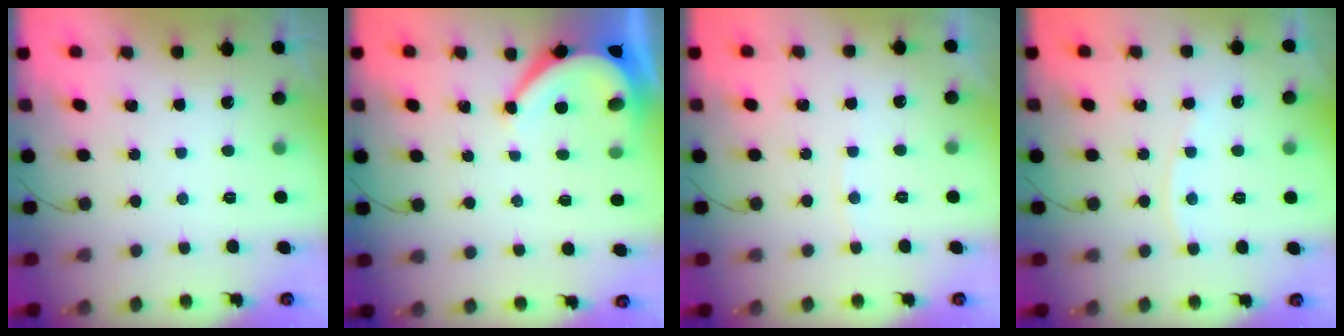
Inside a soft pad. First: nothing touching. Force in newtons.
{"total": 6.2, "press": 6.2, "slide": 0.8}
{"total": 2.8, "press": 2.7, "slide": 0.3}
{"total": 3.3, "press": 3.2, "slide": 0.4}